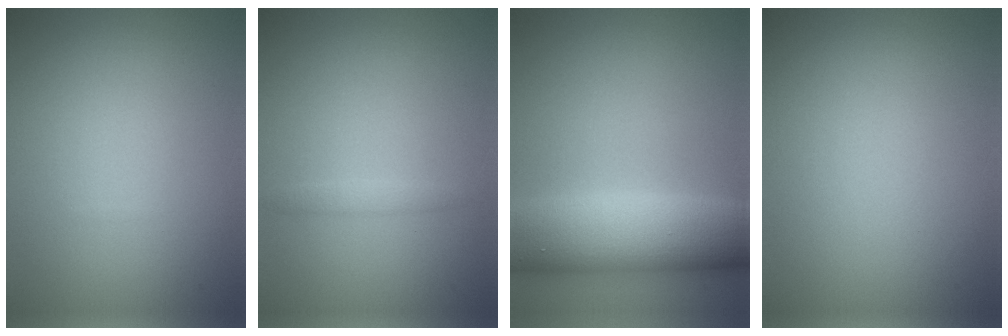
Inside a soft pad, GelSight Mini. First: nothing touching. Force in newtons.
{"total": 0.8, "press": 0.8, "slide": 0.0}
{"total": 9.8, "press": 9.8, "slide": 0.3}
{"total": 0.0}